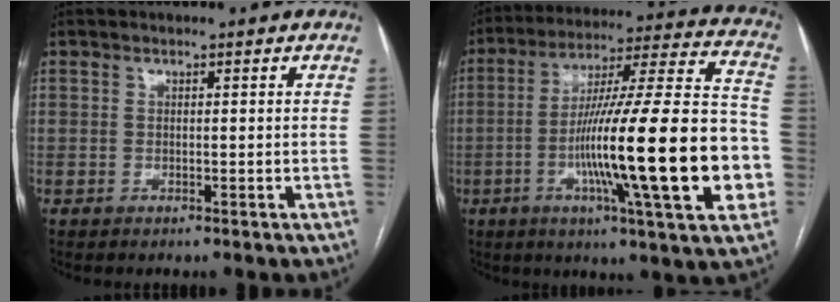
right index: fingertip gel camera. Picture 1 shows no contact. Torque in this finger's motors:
{"motor_torque": [2.14, 0.00, 1.05, 0.21]}